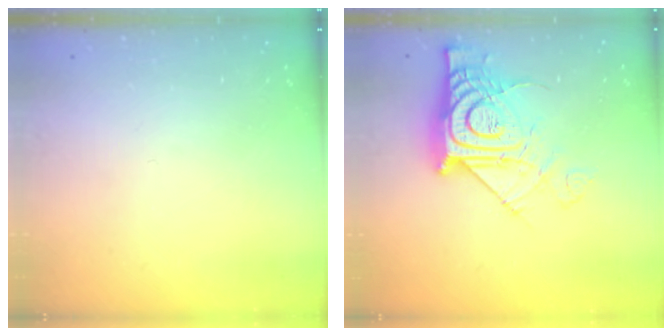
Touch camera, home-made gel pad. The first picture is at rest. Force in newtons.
{"total": 15.9, "press": 15.7, "slide": 1.9}